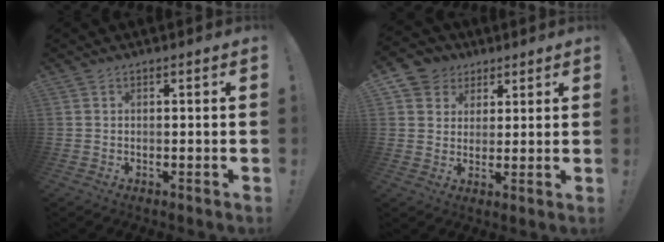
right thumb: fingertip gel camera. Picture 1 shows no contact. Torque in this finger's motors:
{"motor_torque": [0.00, 0.00, -0.04, 0.06, 0.03]}